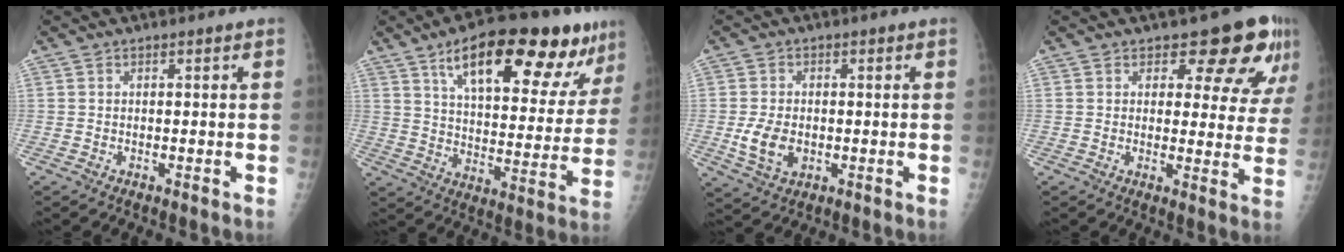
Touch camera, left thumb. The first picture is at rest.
{"total": 24.6, "force": [14.6, 8.5, 17.8], "torque": [-0.220, -0.029, 0.222]}
{"total": 6.6, "force": [-1.0, 4.7, 4.5], "torque": [-0.075, -0.005, -0.011]}
{"total": 10.8, "force": [7.6, 5.1, 5.8], "torque": [-0.027, -0.043, 0.076]}